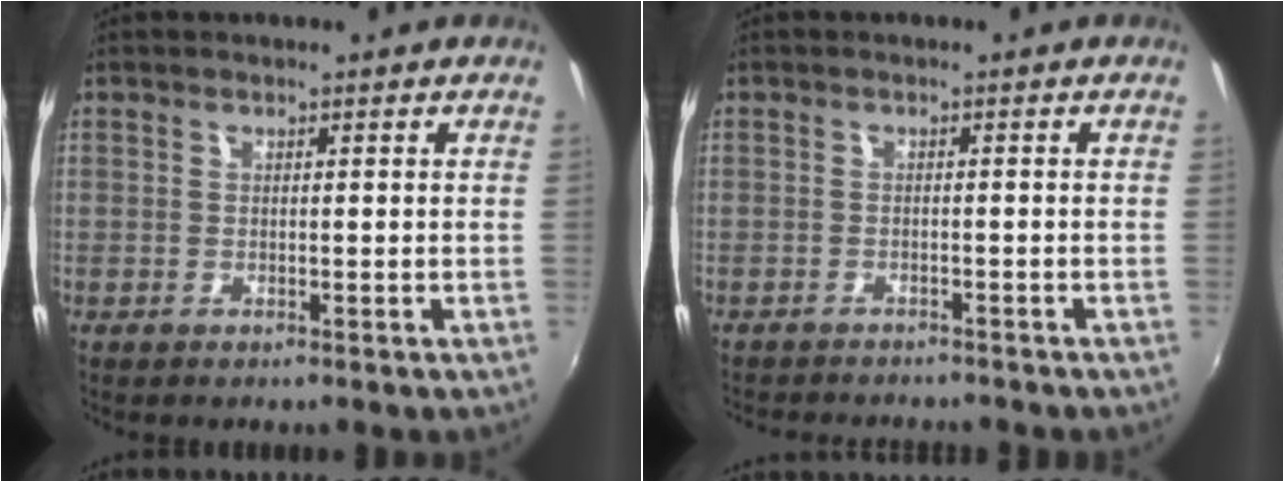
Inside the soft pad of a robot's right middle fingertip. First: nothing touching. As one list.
[{"total": 5.9, "force": [-5.5, 1.1, 1.8], "torque": [-0.048, -0.014, -0.081]}]